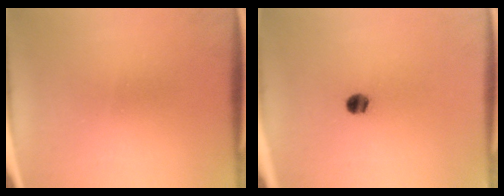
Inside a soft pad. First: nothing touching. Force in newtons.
{"total": 3.5}